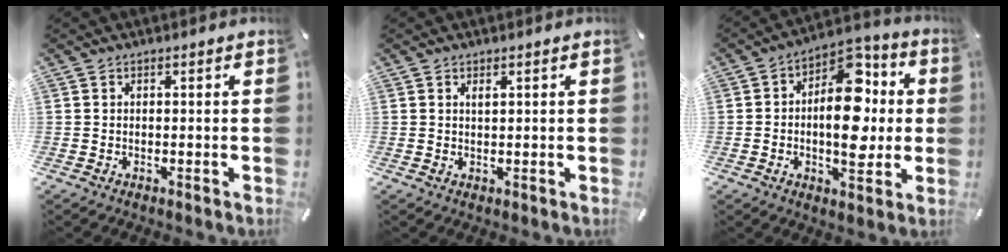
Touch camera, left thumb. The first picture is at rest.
{"total": 1.1, "force": [0.6, 0.4, 0.8], "torque": [-0.016, 0.001, 0.010]}
{"total": 16.8, "force": [0.9, 10.2, 13.3], "torque": [-0.183, -0.014, 0.016]}